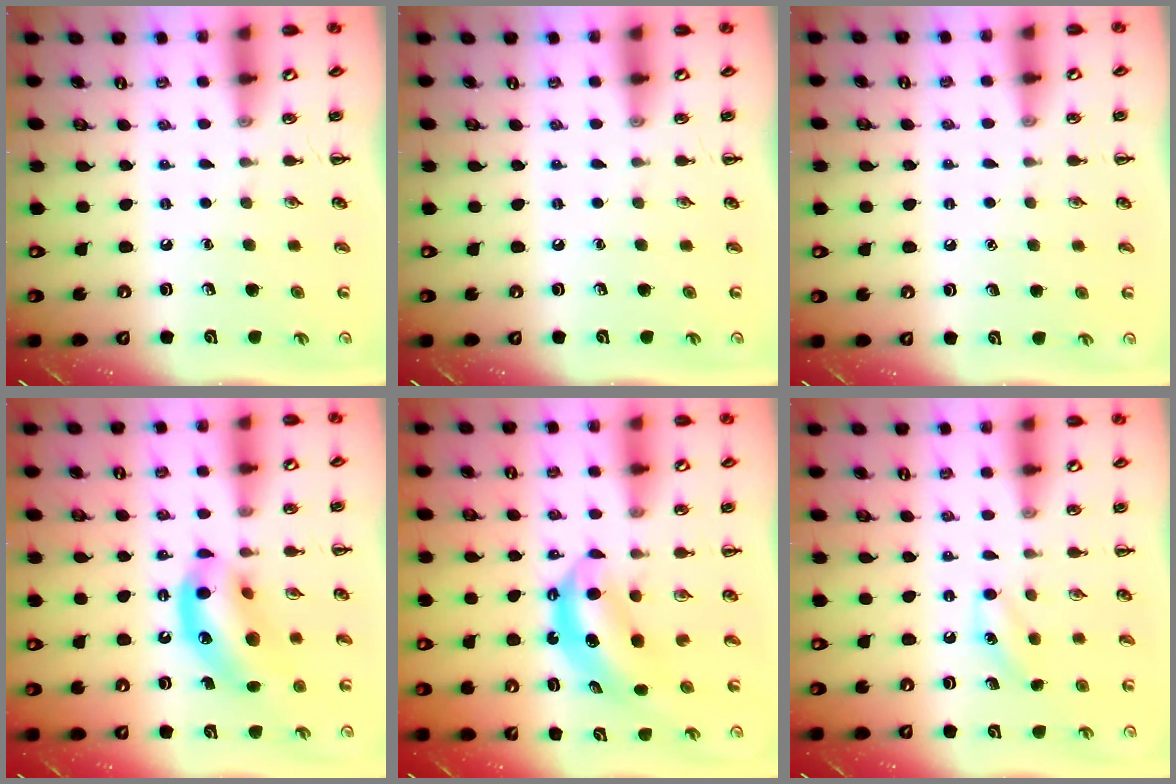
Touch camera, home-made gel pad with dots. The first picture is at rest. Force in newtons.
{"total": 0.0}
{"total": 1.4, "press": 1.4, "slide": 0.1}
{"total": 14.3, "press": 13.8, "slide": 3.5}
{"total": 6.1, "press": 6.1, "slide": 0.6}
{"total": 7.9, "press": 7.7, "slide": 1.9}